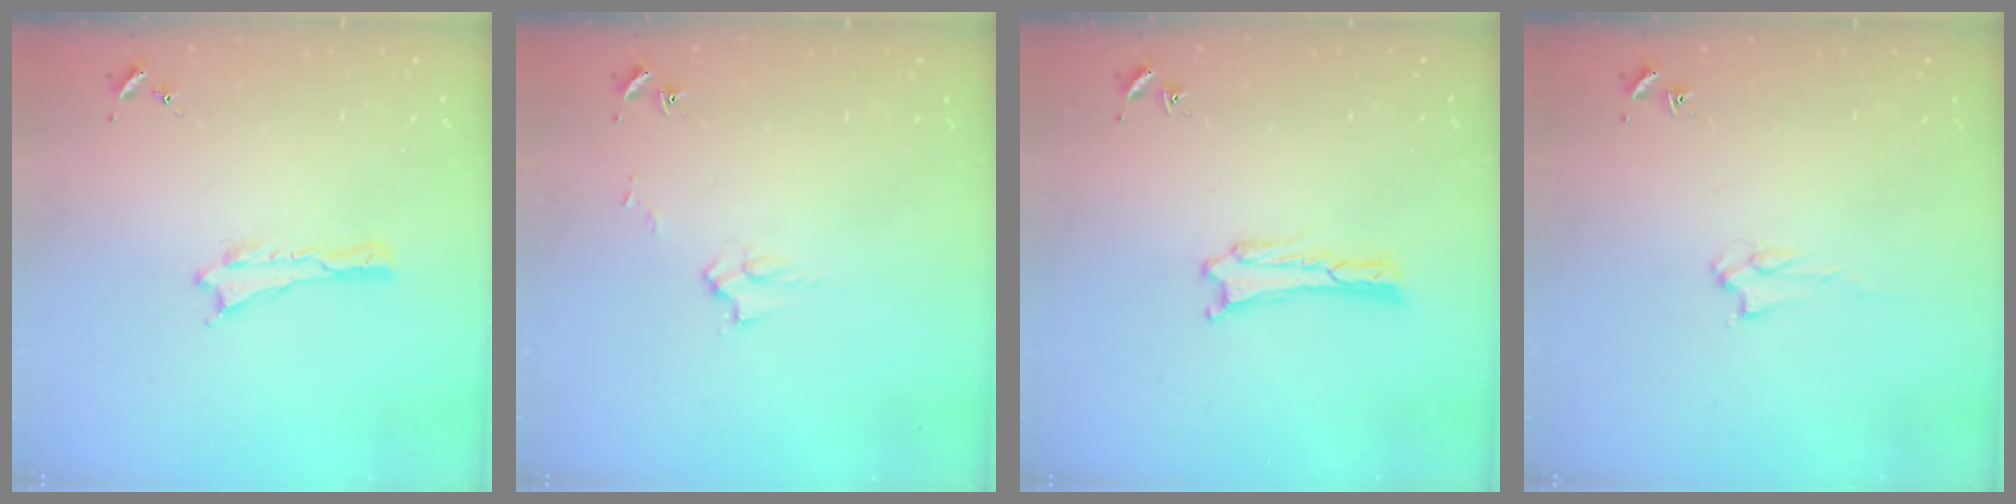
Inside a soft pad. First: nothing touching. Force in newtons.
{"total": 2.6, "press": 2.6, "slide": 0.3}
{"total": 0.0}
{"total": 1.6, "press": 1.6, "slide": 0.2}